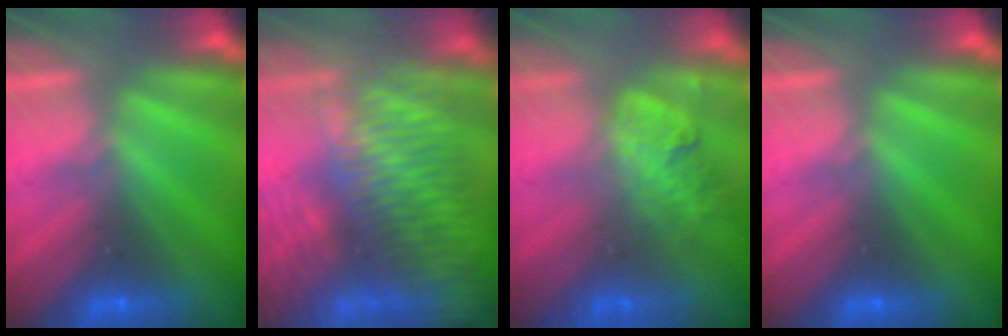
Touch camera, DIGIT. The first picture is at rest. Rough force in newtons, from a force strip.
{"total": 8.4}
{"total": 2.0}
{"total": 0.0}